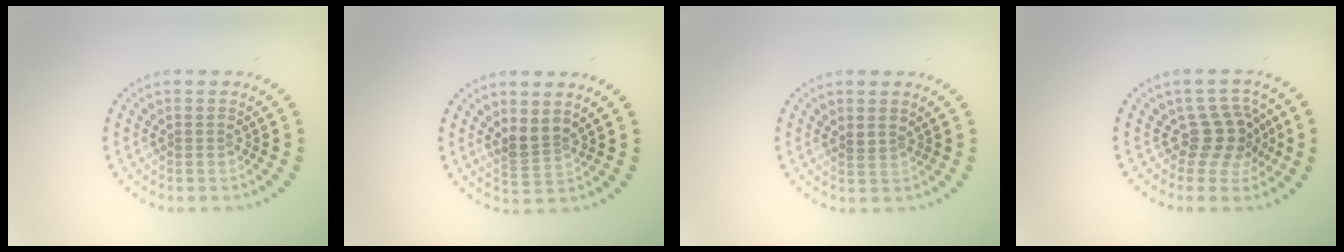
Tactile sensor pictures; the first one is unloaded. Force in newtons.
{"total": 2.2, "press": 1.8, "slide": 1.4}
{"total": 0.7, "press": 0.4, "slide": 0.6}
{"total": 3.4, "press": 2.7, "slide": 2.1}